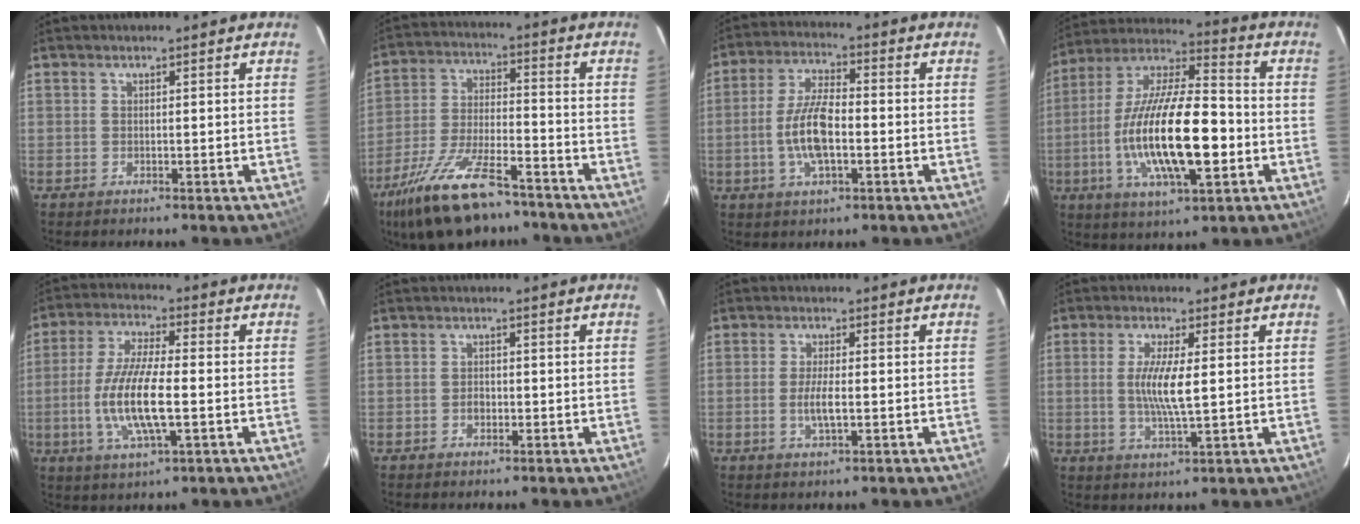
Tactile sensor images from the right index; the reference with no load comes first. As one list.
[{"total": 17.9, "force": [-13.0, 6.0, 10.7], "torque": [-0.222, -0.028, -0.227]}, {"total": 9.7, "force": [-2.1, 3.6, 8.7], "torque": [-0.179, 0.005, -0.040]}, {"total": 21.3, "force": [-4.5, 6.5, 19.8], "torque": [-0.380, -0.009, -0.084]}, {"total": 12.7, "force": [-2.5, 3.1, 12.0], "torque": [-0.248, -0.005, -0.050]}, {"total": 1.8, "force": [-0.6, 1.4, 0.9], "torque": [-0.017, 0.005, -0.009]}, {"total": 3.8, "force": [-0.9, 0.7, 3.6], "torque": [-0.072, -0.004, -0.016]}, {"total": 6.8, "force": [0.4, 0.9, 6.8], "torque": [-0.131, -0.005, 0.006]}]